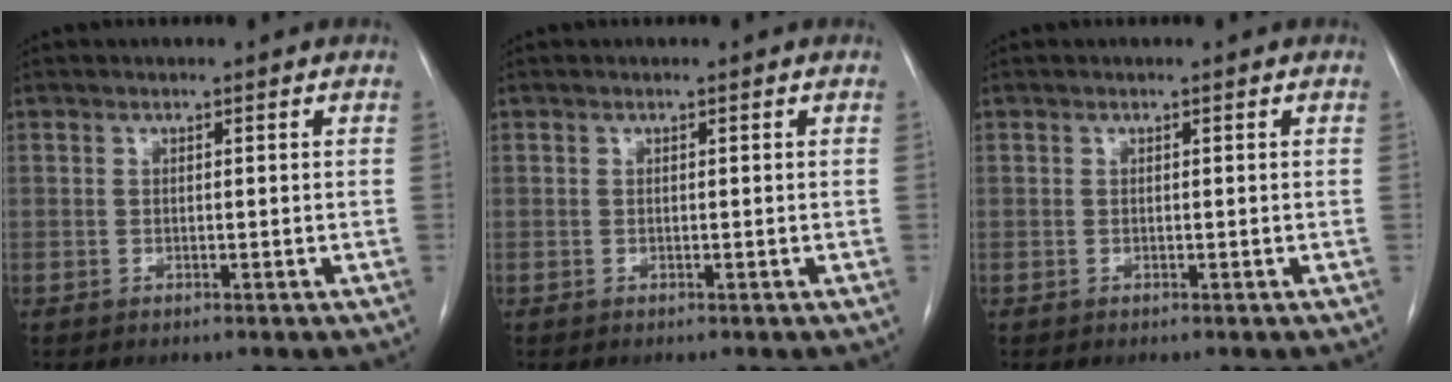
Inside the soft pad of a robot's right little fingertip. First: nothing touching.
{"total": 0.0}
{"total": 0.0}